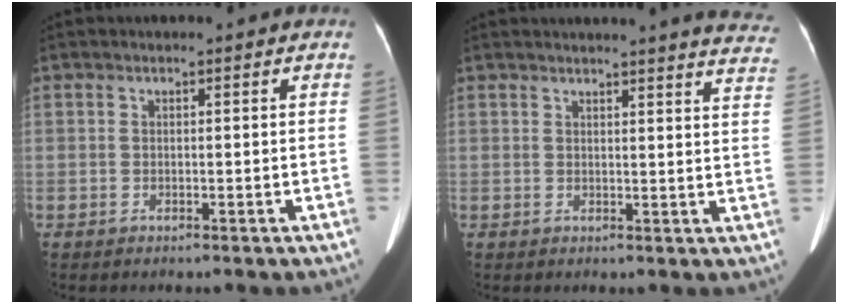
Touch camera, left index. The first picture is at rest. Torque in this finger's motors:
{"motor_torque": [0.58, -1.56, 0.25, 0.06]}